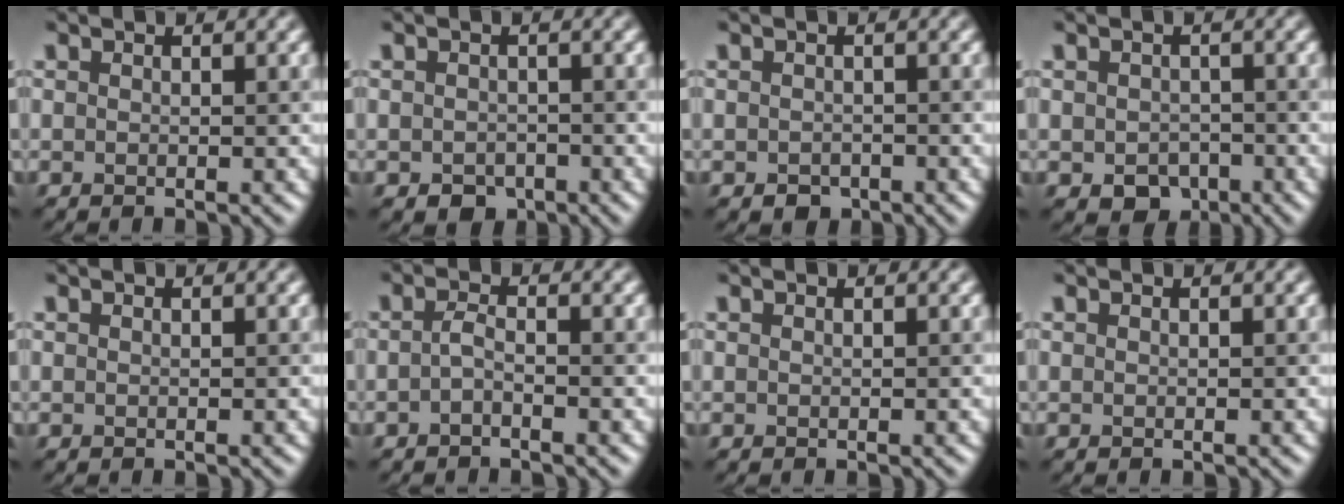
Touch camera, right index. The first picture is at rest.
{"total": 1.9, "force": [-1.0, 1.4, 0.9], "torque": [-0.013, -0.007, -0.019]}
{"total": 1.4, "force": [-0.8, 1.0, 0.6], "torque": [-0.011, -0.007, -0.014]}
{"total": 3.0, "force": [-1.2, 2.2, 1.6], "torque": [-0.024, -0.010, -0.020]}
{"total": 0.0}
{"total": 1.3, "force": [-0.6, 0.4, 1.1], "torque": [-0.025, 0.001, -0.015]}
{"total": 0.0}
{"total": 0.0}